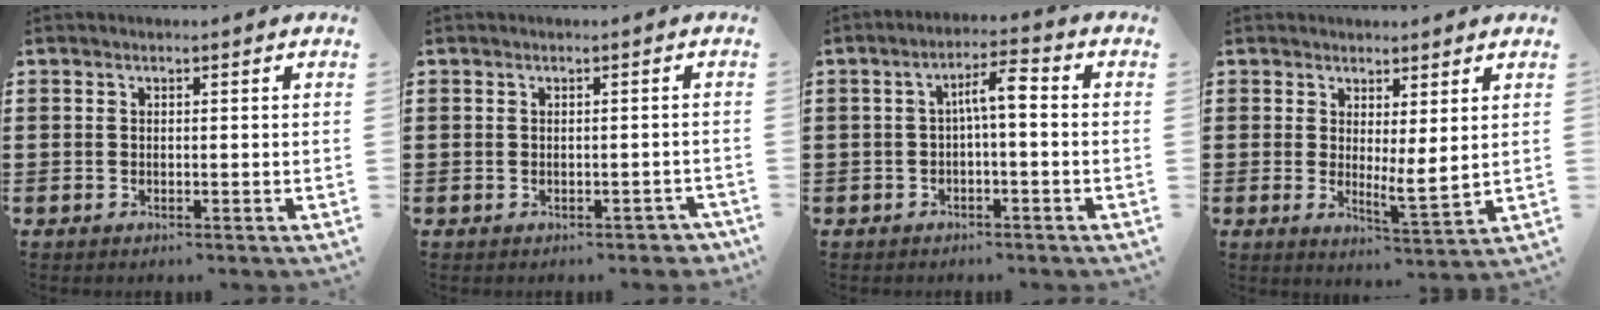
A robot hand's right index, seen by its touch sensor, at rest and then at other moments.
{"total": 1.3, "force": [-1.0, 0.9, 0.1], "torque": [-0.007, 0.002, -0.021]}
{"total": 4.5, "force": [-0.3, 1.0, 4.4], "torque": [-0.085, 0.014, -0.011]}
{"total": 3.4, "force": [2.0, 0.5, 2.7], "torque": [-0.049, -0.014, 0.035]}